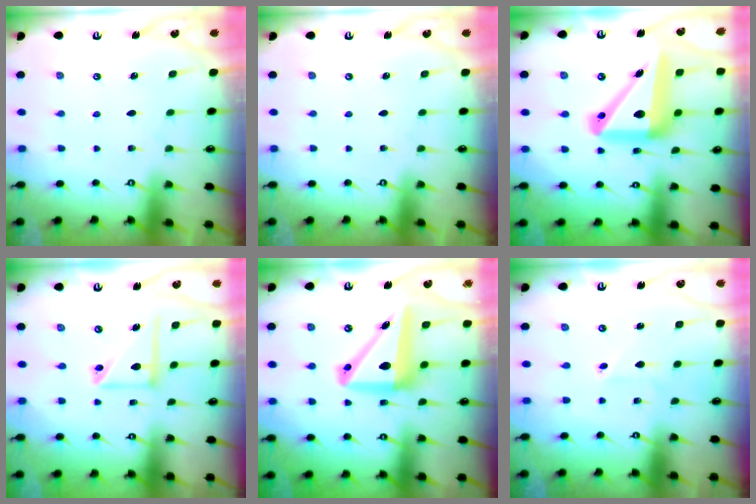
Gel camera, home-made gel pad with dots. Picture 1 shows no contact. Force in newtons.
{"total": 0.0}
{"total": 20.4, "press": 20.2, "slide": 3.0}
{"total": 13.6, "press": 13.5, "slide": 1.8}
{"total": 13.2, "press": 12.9, "slide": 2.9}
{"total": 2.2, "press": 2.2, "slide": 0.2}